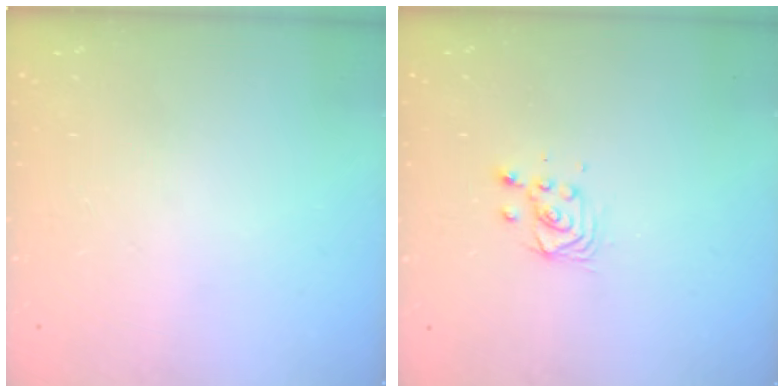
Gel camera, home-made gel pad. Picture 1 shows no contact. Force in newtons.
{"total": 3.1, "press": 3.1, "slide": 0.3}